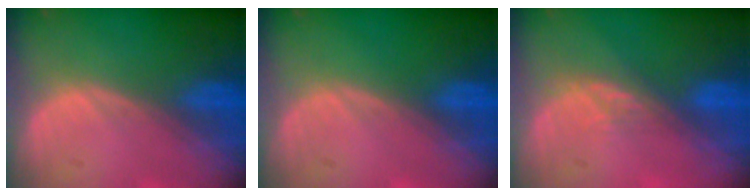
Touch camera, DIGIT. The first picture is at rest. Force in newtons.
{"total": 0.0}
{"total": 2.5, "press": 2.1, "slide": 1.4}